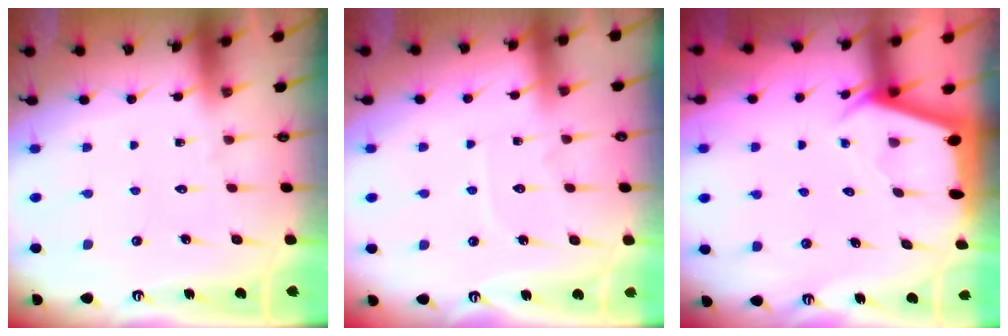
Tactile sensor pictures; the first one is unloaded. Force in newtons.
{"total": 3.8, "press": 3.7, "slide": 0.4}
{"total": 2.4, "press": 2.4, "slide": 0.3}